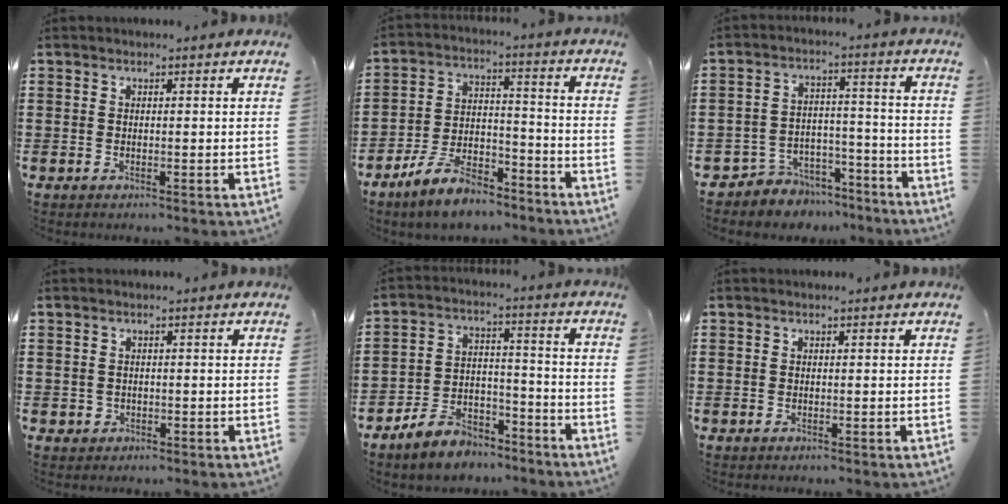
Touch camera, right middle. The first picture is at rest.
{"total": 8.7, "force": [-7.4, 2.6, 3.9], "torque": [-0.081, 0.022, -0.142]}
{"total": 5.2, "force": [-4.9, 1.9, -0.2], "torque": [-0.002, 0.018, -0.099]}
{"total": 0.8, "force": [-0.1, 0.8, 0.1], "torque": [-0.006, 0.007, -0.004]}
{"total": 6.4, "force": [-5.8, 2.2, 1.3], "torque": [-0.031, 0.016, -0.116]}
{"total": 0.0}